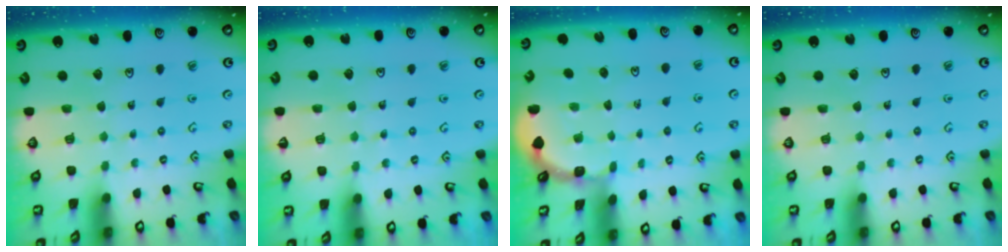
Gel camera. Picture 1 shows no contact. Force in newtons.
{"total": 2.2, "press": 2.1, "slide": 0.5}
{"total": 1.6, "press": 1.6, "slide": 0.1}
{"total": 0.0}